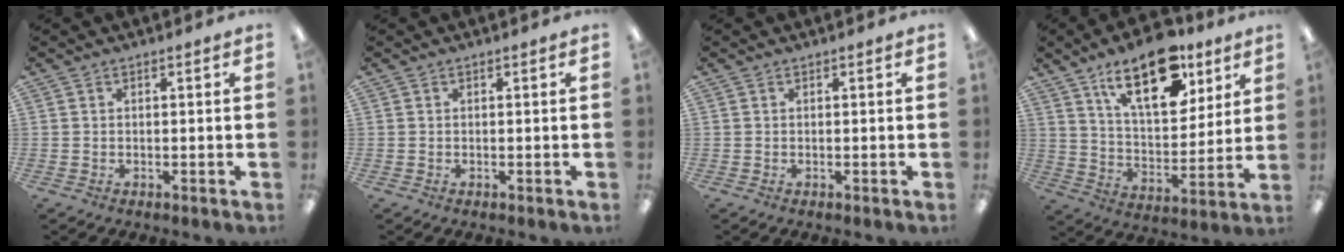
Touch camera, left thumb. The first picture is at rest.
{"total": 0.0}
{"total": 0.0}
{"total": 19.7, "force": [12.1, 9.3, 12.5], "torque": [-0.192, -0.053, 0.204]}